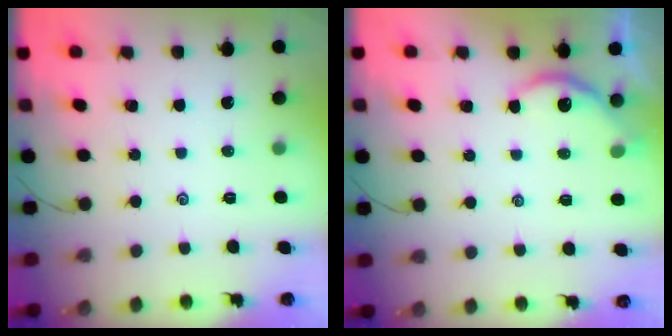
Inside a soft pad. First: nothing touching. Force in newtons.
{"total": 4.7, "press": 4.6, "slide": 0.6}